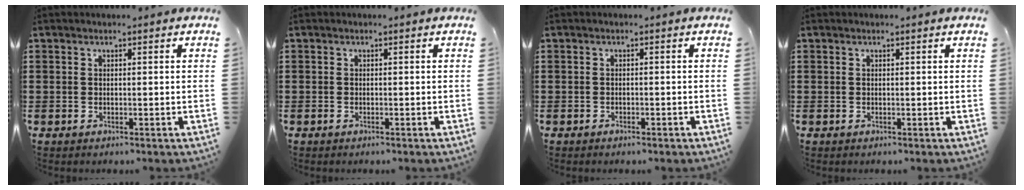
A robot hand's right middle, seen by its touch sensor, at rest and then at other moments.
{"total": 0.0}
{"total": 0.6, "force": [-0.6, 0.1, 0.2], "torque": [-0.007, -0.003, -0.011]}
{"total": 0.0}